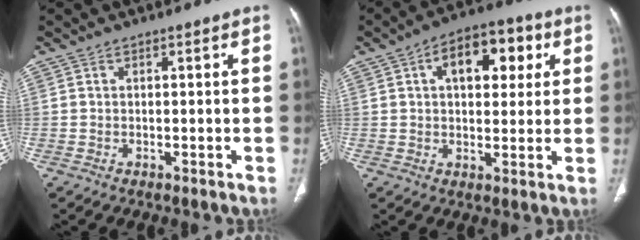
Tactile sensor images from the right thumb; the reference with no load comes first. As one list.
[{"total": 12.4, "force": [4.0, 7.0, 9.4], "torque": [-0.100, 0.013, 0.056]}]